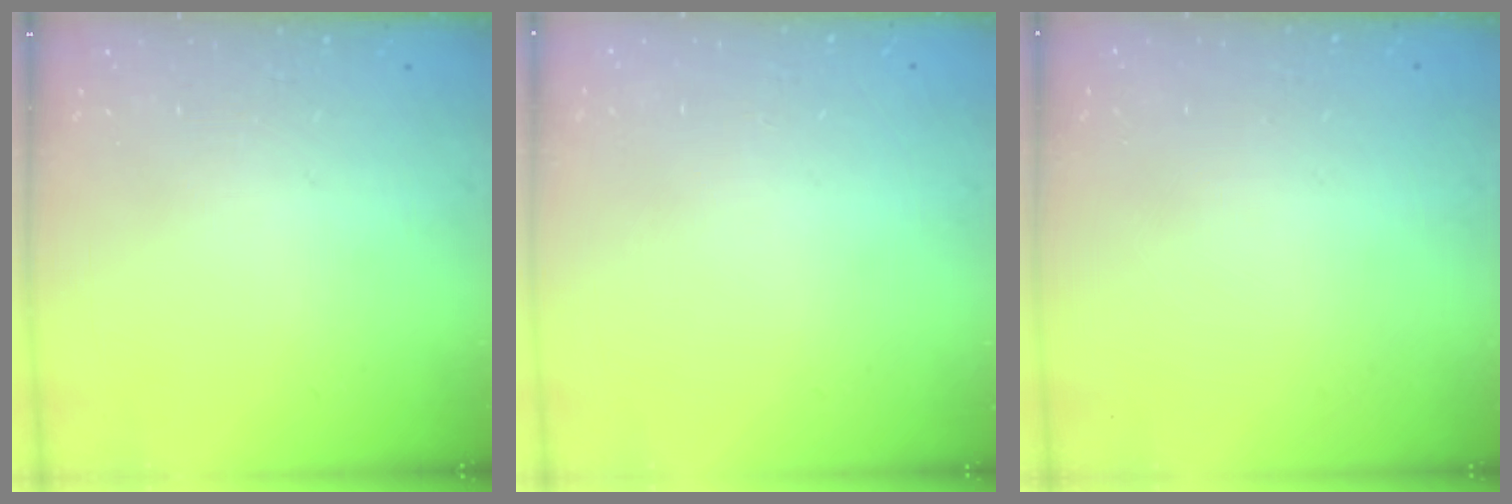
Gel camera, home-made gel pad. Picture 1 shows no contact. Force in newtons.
{"total": 0.0}
{"total": 0.0}